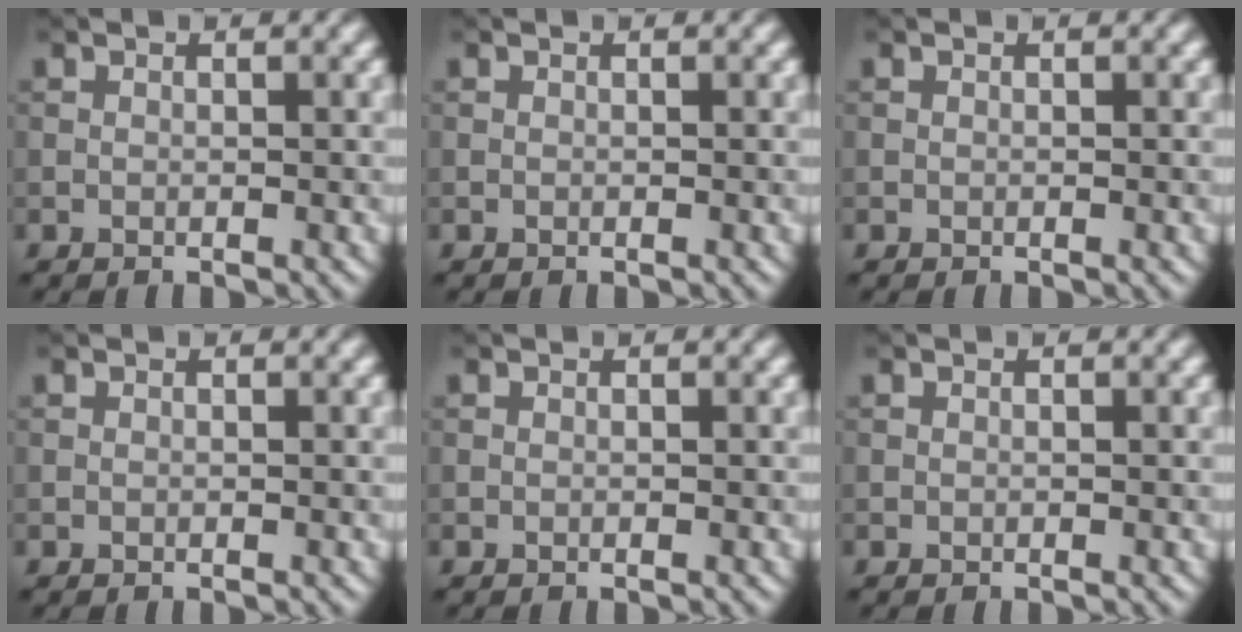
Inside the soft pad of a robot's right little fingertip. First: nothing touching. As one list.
[{"total": 0.0}, {"total": 0.0}, {"total": 0.0}, {"total": 0.0}, {"total": 0.0}]